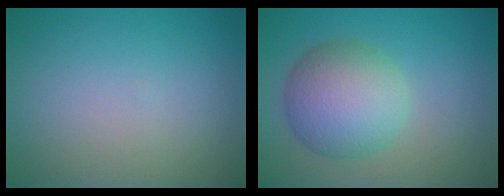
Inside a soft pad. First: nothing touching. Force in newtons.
{"total": 6.9, "press": 6.9, "slide": 0.3}